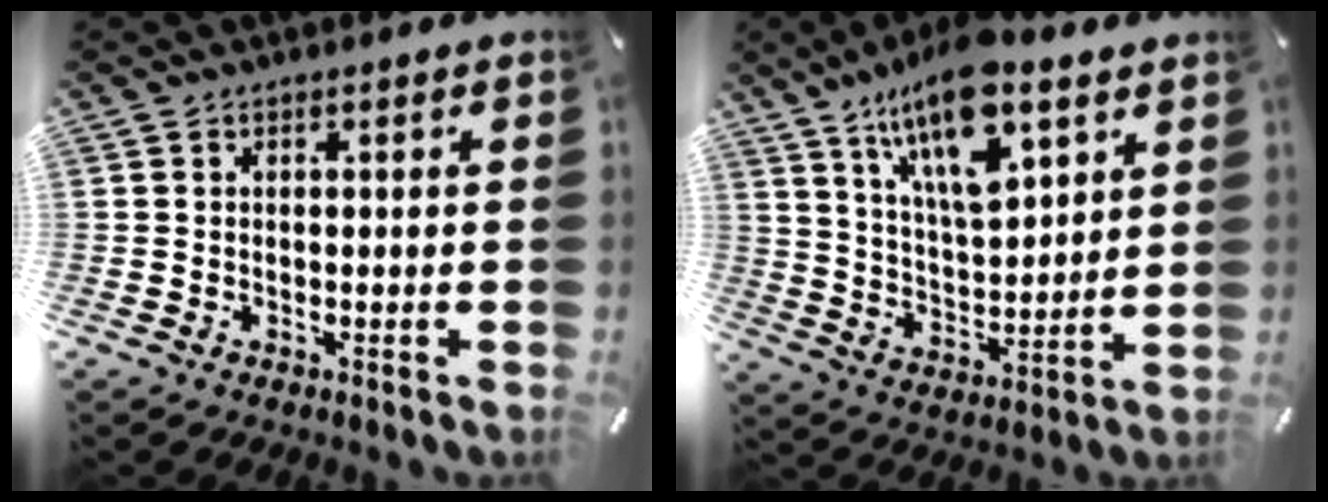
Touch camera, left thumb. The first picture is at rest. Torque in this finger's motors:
{"motor_torque": [1.96, 0.60, 1.85, -0.91, 0.25]}